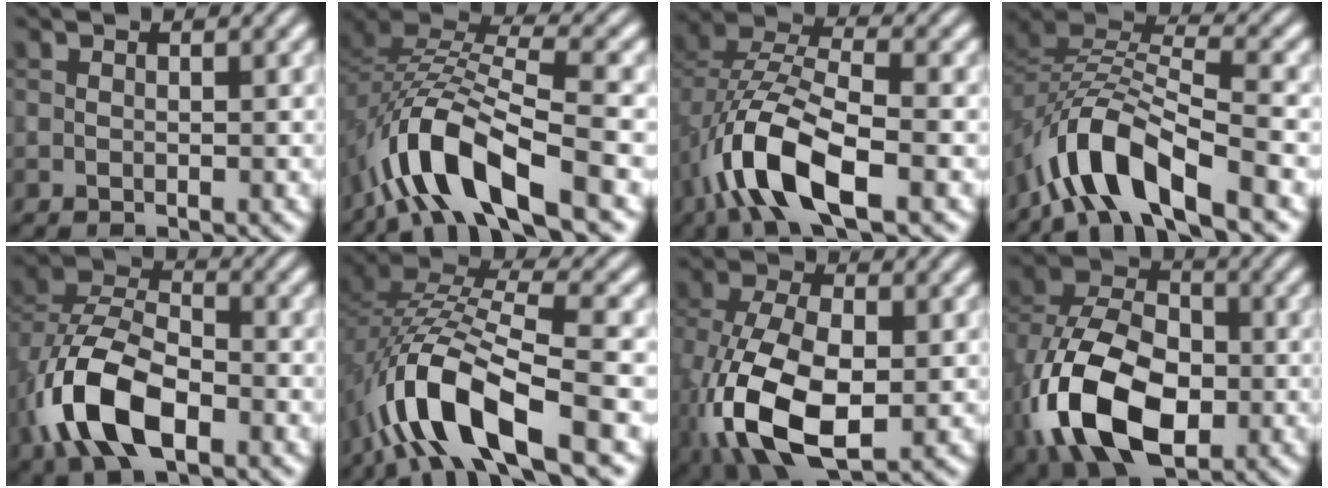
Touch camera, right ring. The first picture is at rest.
{"total": 9.8, "force": [-5.5, 3.6, 7.3], "torque": [-0.138, 0.008, -0.113]}
{"total": 9.7, "force": [-4.1, 4.3, 7.7], "torque": [-0.162, 0.006, -0.086]}
{"total": 8.6, "force": [-5.5, 3.2, 5.8], "torque": [-0.100, 0.004, -0.115]}
{"total": 9.8, "force": [-4.0, 5.4, 7.2], "torque": [-0.153, 0.005, -0.087]}
{"total": 10.9, "force": [-5.1, 4.0, 8.8], "torque": [-0.179, 0.009, -0.103]}
{"total": 11.9, "force": [-3.3, 6.8, 9.2], "torque": [-0.215, -0.026, -0.058]}
{"total": 14.9, "force": [-4.7, 9.3, 10.6], "torque": [-0.223, -0.022, -0.092]}